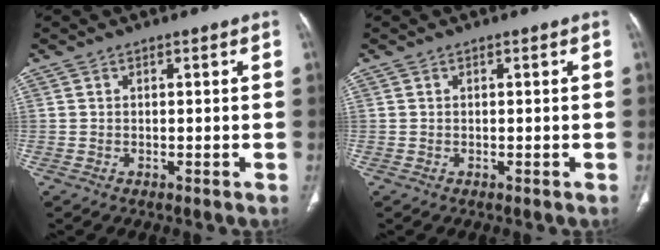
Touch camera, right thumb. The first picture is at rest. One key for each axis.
{"total": 0.0}